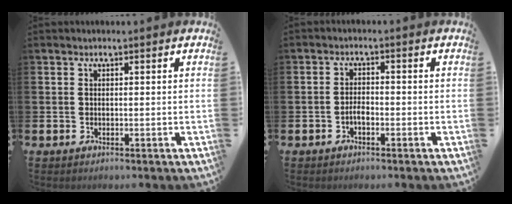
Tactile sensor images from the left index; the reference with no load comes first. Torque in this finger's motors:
{"motor_torque": [0.38, 0.30, 0.04, 0.02]}